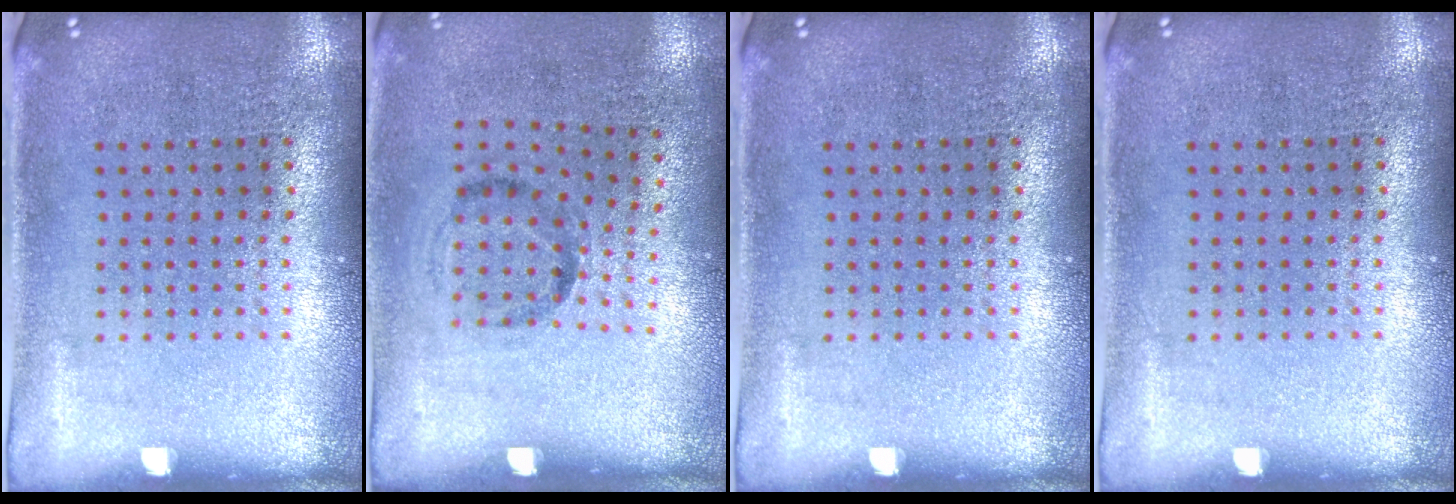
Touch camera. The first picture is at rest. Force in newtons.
{"total": 1.2, "press": 0.8, "slide": 0.9}
{"total": 0.0}
{"total": 0.0}